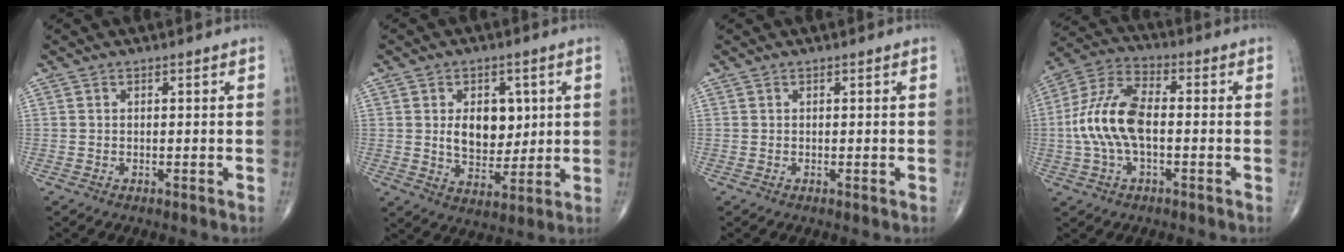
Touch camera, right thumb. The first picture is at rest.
{"total": 9.8, "force": [1.7, 6.6, 7.1], "torque": [-0.071, -0.015, 0.039]}
{"total": 0.0}
{"total": 13.0, "force": [-1.1, 6.5, 11.2], "torque": [-0.242, 0.036, -0.026]}